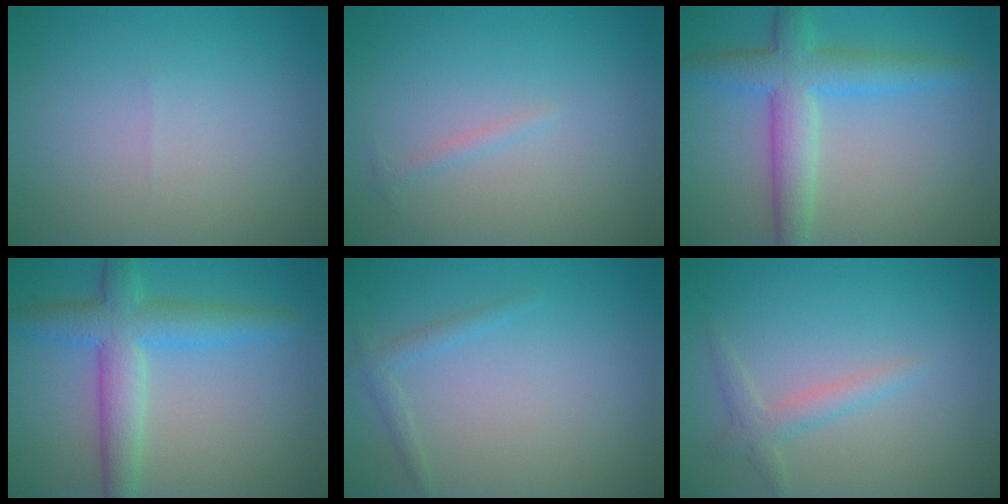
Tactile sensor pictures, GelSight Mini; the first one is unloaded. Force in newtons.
{"total": 0.7, "press": 0.7, "slide": 0.1}
{"total": 5.3, "press": 5.3, "slide": 0.2}
{"total": 5.3, "press": 5.3, "slide": 0.2}
{"total": 1.2, "press": 1.2, "slide": 0.1}
{"total": 1.9, "press": 1.9, "slide": 0.1}